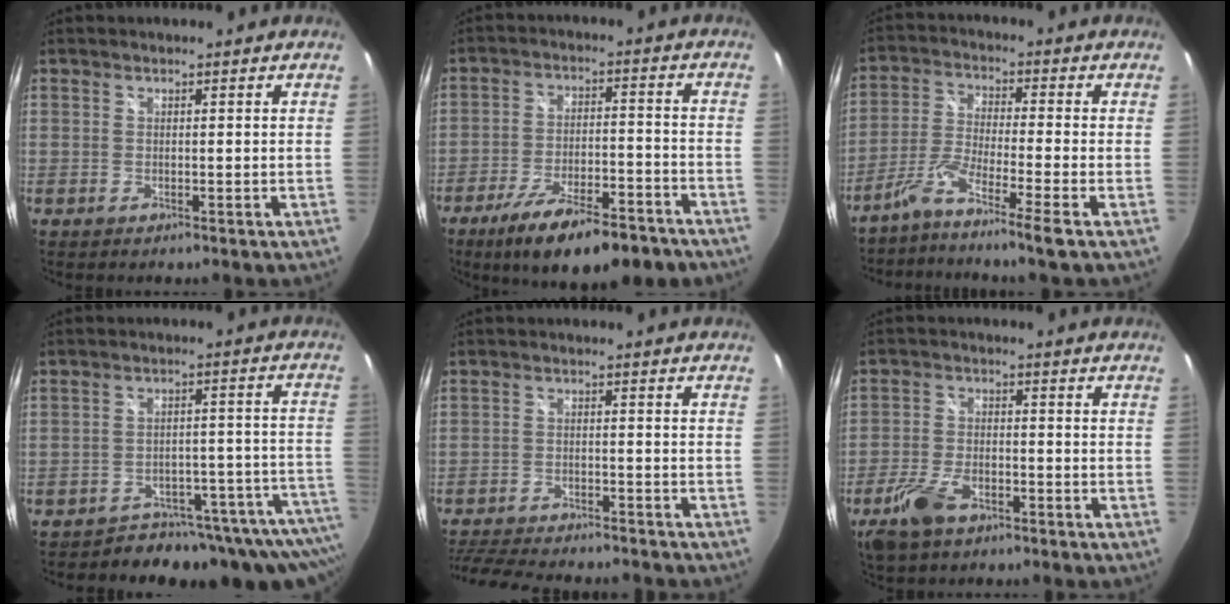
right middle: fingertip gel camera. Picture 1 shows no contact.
{"total": 17.9, "force": [-12.9, 5.0, 11.2], "torque": [-0.196, -0.029, -0.189]}
{"total": 6.9, "force": [-5.2, -1.5, 4.3], "torque": [-0.096, -0.006, -0.102]}
{"total": 18.5, "force": [-16.6, 5.6, 5.8], "torque": [-0.043, 0.010, -0.216]}
{"total": 16.1, "force": [-14.0, 3.9, 6.9], "torque": [-0.153, -0.024, -0.212]}
{"total": 8.1, "force": [-5.0, 4.2, 4.8], "torque": [-0.120, -0.007, -0.095]}